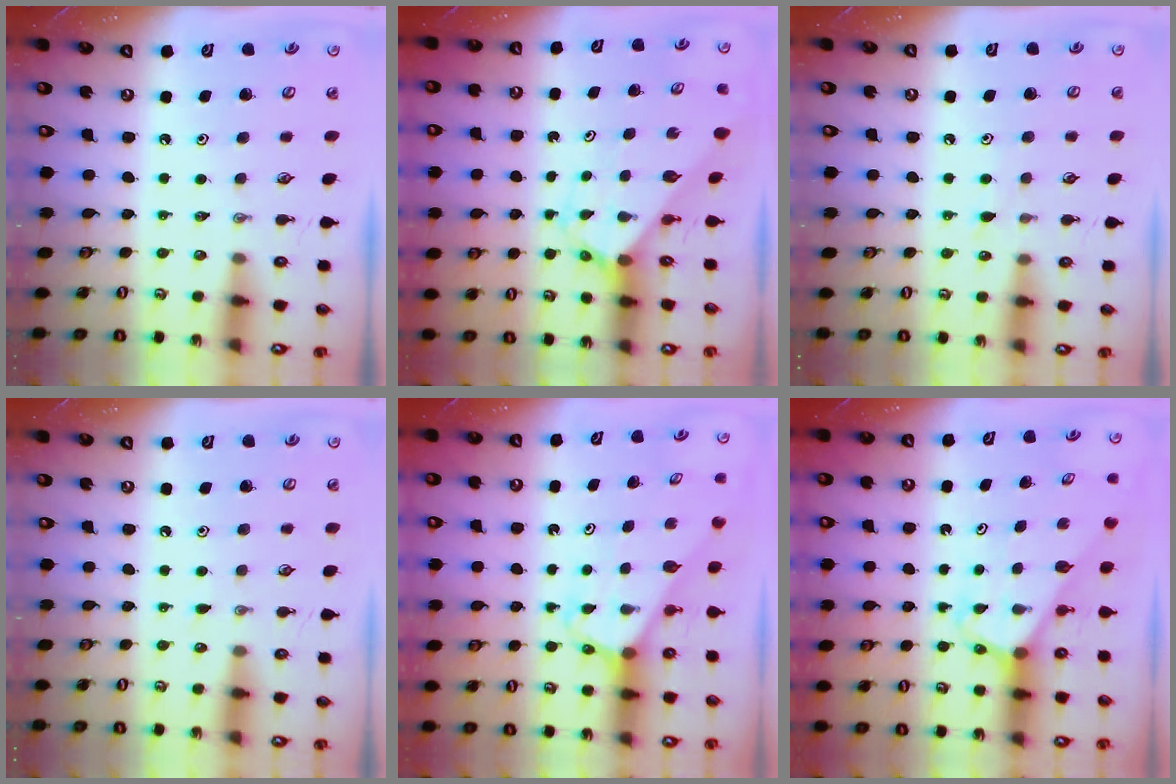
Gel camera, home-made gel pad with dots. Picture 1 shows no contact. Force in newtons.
{"total": 2.7, "press": 2.7, "slide": 0.2}
{"total": 7.6, "press": 7.6, "slide": 0.6}
{"total": 4.3, "press": 4.2, "slide": 0.5}
{"total": 3.1, "press": 3.0, "slide": 0.3}
{"total": 3.0, "press": 3.0, "slide": 0.2}